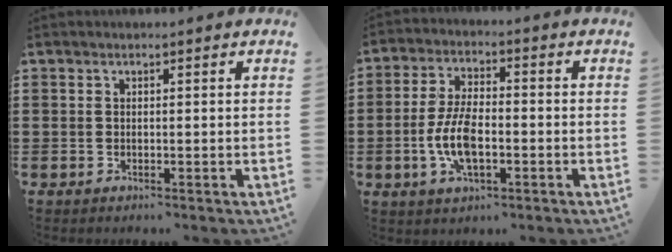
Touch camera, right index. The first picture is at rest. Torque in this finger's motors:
{"motor_torque": [2.14, 0.00, 1.05, 0.21]}